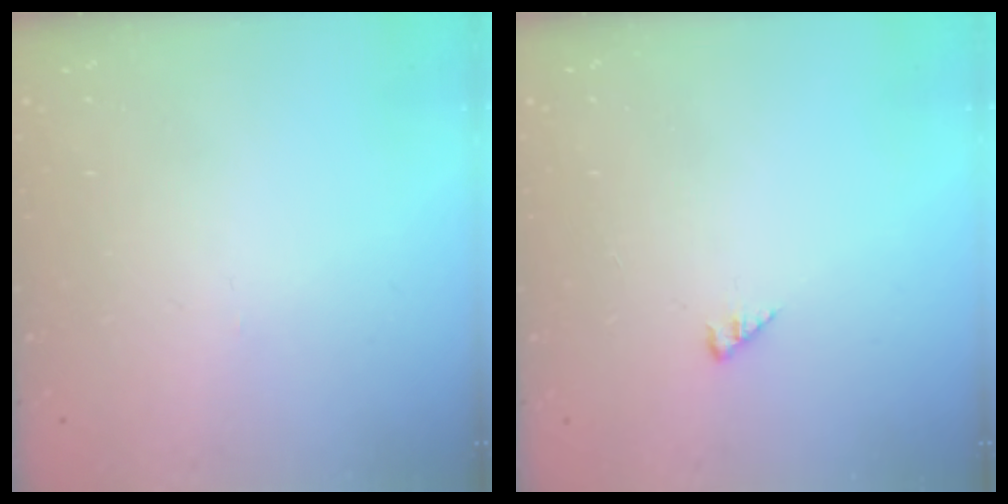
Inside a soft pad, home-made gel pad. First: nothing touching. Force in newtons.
{"total": 2.2, "press": 2.2, "slide": 0.2}